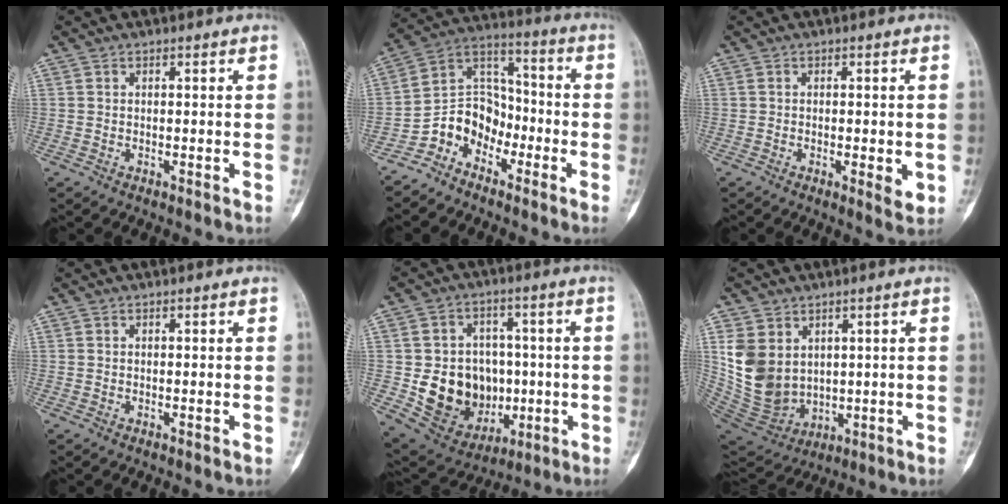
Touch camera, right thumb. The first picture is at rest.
{"total": 10.2, "force": [-6.0, 7.5, 3.3], "torque": [-0.031, 0.081, -0.127]}
{"total": 2.8, "force": [-0.6, 1.0, 2.6], "torque": [-0.036, -0.005, -0.008]}
{"total": 0.0}
{"total": 16.4, "force": [-1.9, 13.4, 9.3], "torque": [-0.104, 0.014, -0.006]}
{"total": 12.4, "force": [3.1, 9.7, 7.1], "torque": [-0.117, -0.020, 0.092]}